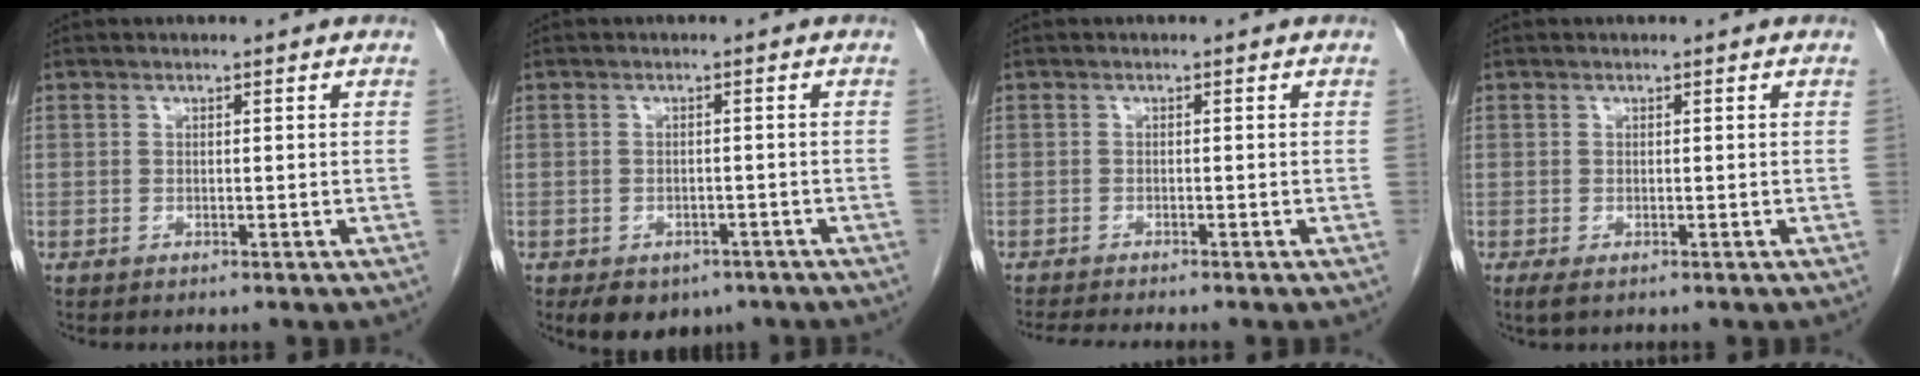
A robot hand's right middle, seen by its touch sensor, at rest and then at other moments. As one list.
[{"total": 6.3, "force": [-4.2, 4.0, 2.5], "torque": [-0.031, 0.004, -0.052]}, {"total": 3.8, "force": [-3.4, -0.5, 1.6], "torque": [-0.024, -0.013, -0.057]}, {"total": 1.3, "force": [-0.7, 0.5, 0.9], "torque": [-0.013, -0.004, -0.007]}]